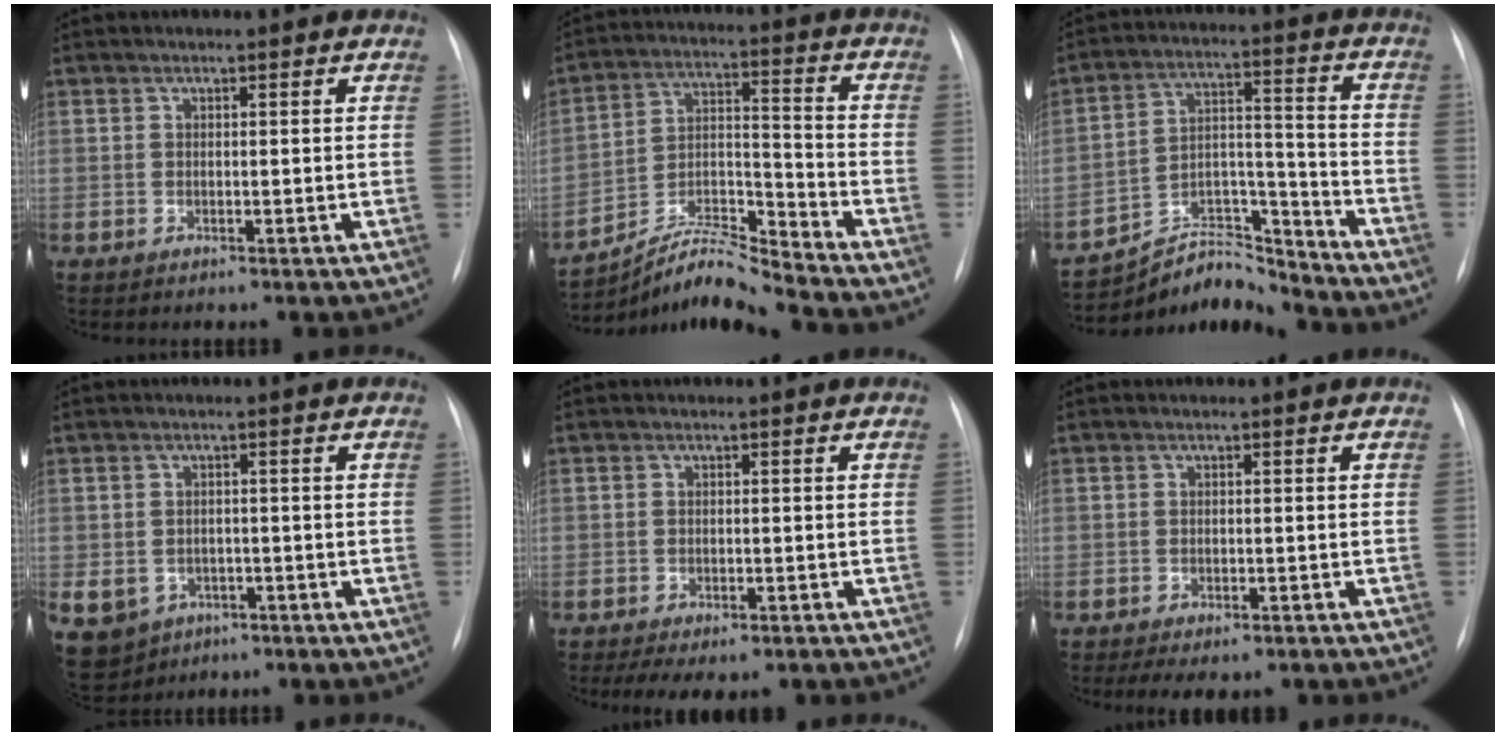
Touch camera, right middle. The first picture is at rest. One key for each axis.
{"total": 9.1, "fx": -8.8, "fy": -1.6, "fz": 1.3, "tx": -0.031, "ty": 0.024, "tz": -0.160}
{"total": 10.1, "fx": -10.0, "fy": 1.3, "fz": -0.6, "tx": 0.021, "ty": 0.062, "tz": -0.178}
{"total": 12.6, "fx": -5.7, "fy": 10.3, "fz": 4.5, "tx": -0.134, "ty": 0.002, "tz": -0.070}
{"total": 6.8, "fx": -5.0, "fy": 3.1, "fz": 3.3, "tx": -0.041, "ty": -0.001, "tz": -0.066}
{"total": 5.6, "fx": -4.2, "fy": 2.7, "fz": 2.6, "tx": -0.029, "ty": 0.001, "tz": -0.052}